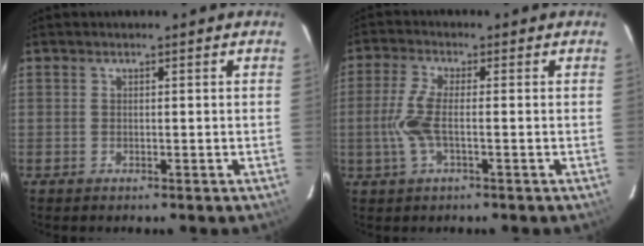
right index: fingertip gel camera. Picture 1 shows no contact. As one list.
[{"total": 6.5, "force": [-1.2, 1.5, 6.2], "torque": [-0.141, -0.001, -0.025]}]